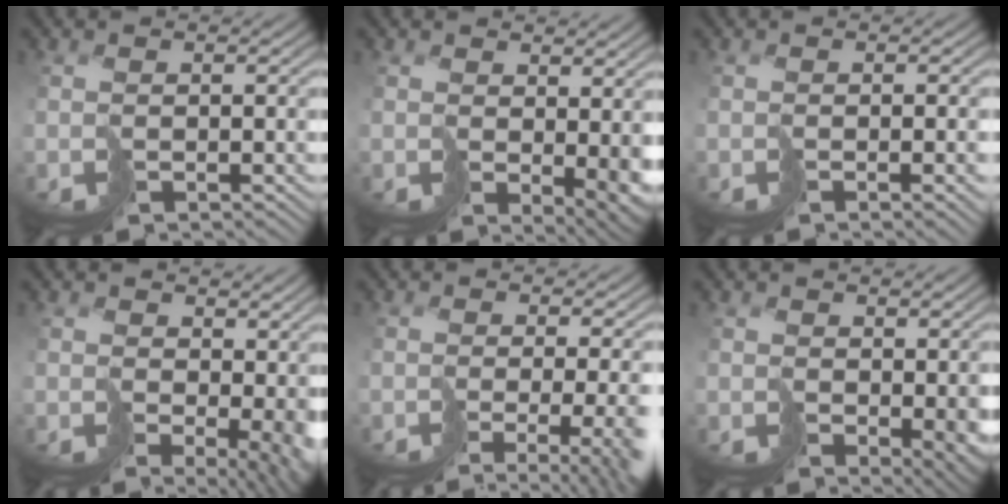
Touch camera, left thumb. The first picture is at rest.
{"total": 5.0, "force": [0.9, 1.9, 4.5], "torque": [-0.064, -0.007, 0.019]}
{"total": 1.9, "force": [-0.6, 0.2, 1.8], "torque": [-0.027, 0.000, -0.013]}
{"total": 7.9, "force": [0.8, 4.4, 6.5], "torque": [-0.102, -0.020, 0.032]}
{"total": 10.4, "force": [-3.2, 3.8, 9.1], "torque": [-0.113, -0.019, -0.027]}
{"total": 4.4, "force": [0.4, 2.3, 3.6], "torque": [-0.054, -0.014, 0.014]}